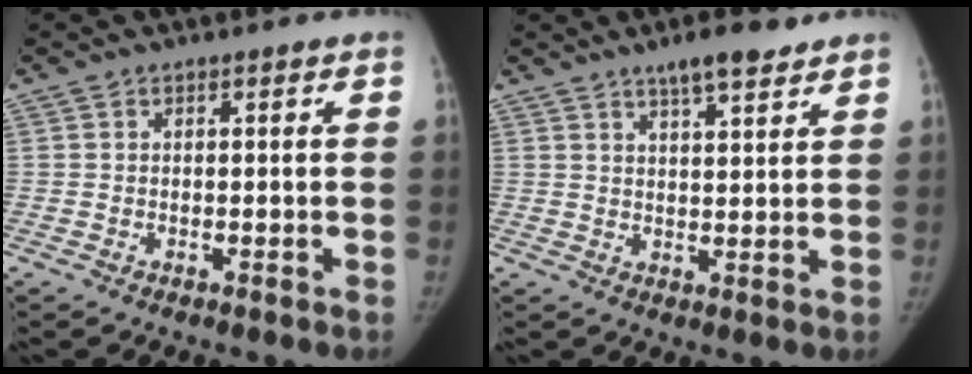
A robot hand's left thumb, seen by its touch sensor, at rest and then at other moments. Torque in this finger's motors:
{"motor_torque": [-0.09, 0.07, -0.03, 0.10, 0.01]}